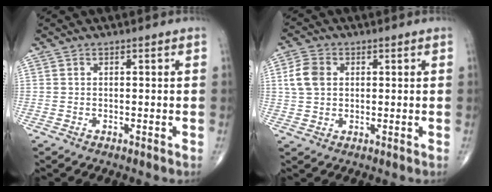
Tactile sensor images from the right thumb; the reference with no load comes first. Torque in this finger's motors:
{"motor_torque": [-0.60, 0.80, 0.49, 0.14, 0.01]}